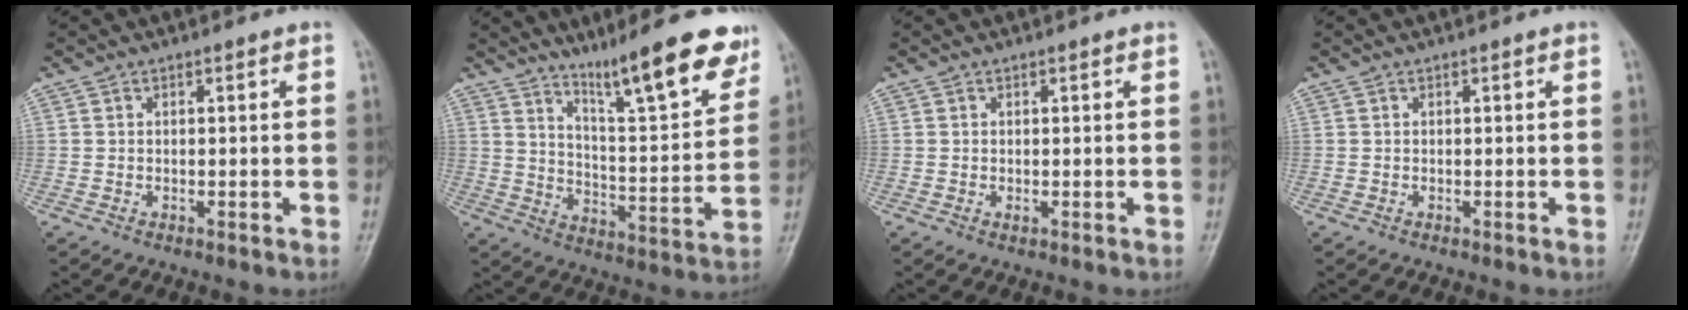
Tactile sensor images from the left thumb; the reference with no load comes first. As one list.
[{"total": 16.4, "force": [11.8, 2.8, 11.1], "torque": [-0.136, -0.072, 0.189]}, {"total": 0.8, "force": [0.2, 0.2, 0.7], "torque": [-0.013, 0.005, 0.005]}, {"total": 0.0}]